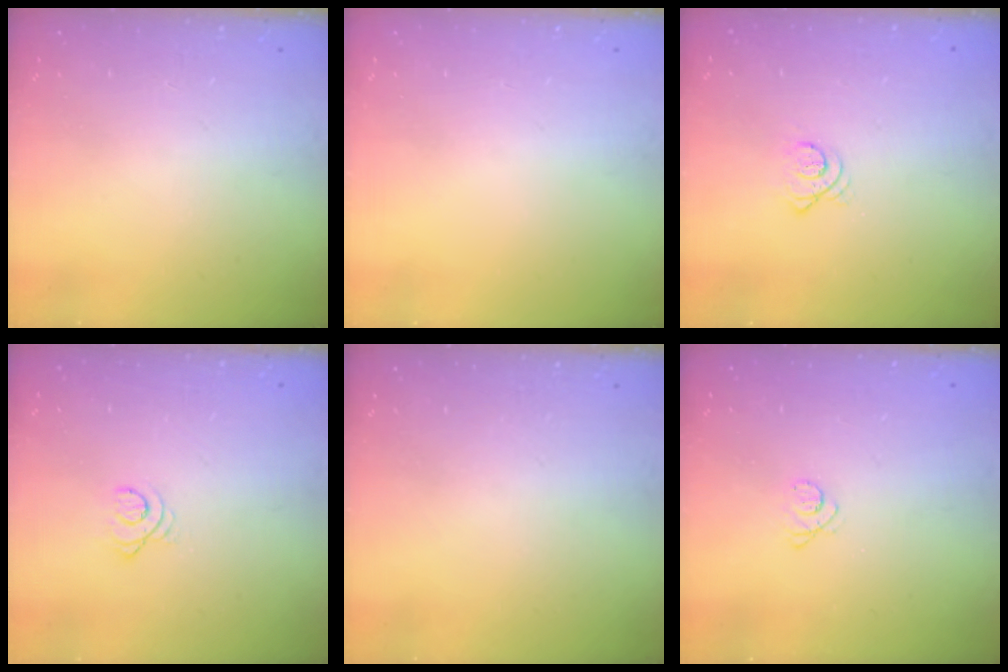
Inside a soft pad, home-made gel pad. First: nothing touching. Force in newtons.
{"total": 0.0}
{"total": 3.5, "press": 3.5, "slide": 0.1}
{"total": 3.1, "press": 3.1, "slide": 0.4}
{"total": 0.0}
{"total": 2.6, "press": 2.6, "slide": 0.3}